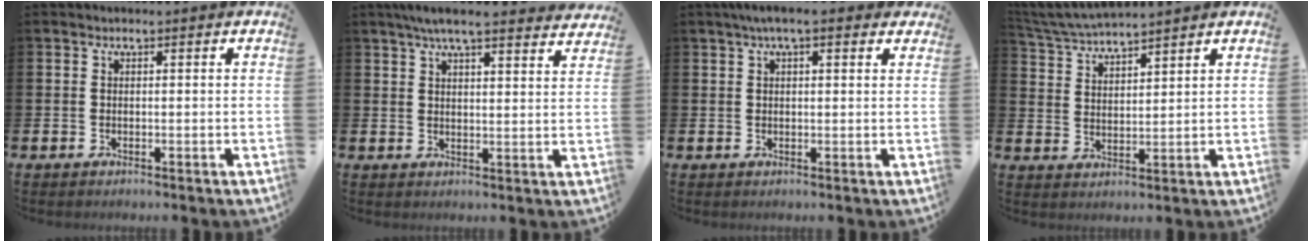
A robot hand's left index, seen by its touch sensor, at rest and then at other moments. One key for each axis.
{"total": 6.0, "fx": 5.5, "fy": 0.6, "fz": 2.3, "tx": -0.049, "ty": -0.019, "tz": 0.098}
{"total": 3.6, "fx": 2.6, "fy": 0.9, "fz": 2.3, "tx": -0.040, "ty": -0.001, "tz": 0.044}
{"total": 4.8, "fx": 4.7, "fy": 0.0, "fz": 0.5, "tx": -0.028, "ty": -0.027, "tz": 0.083}